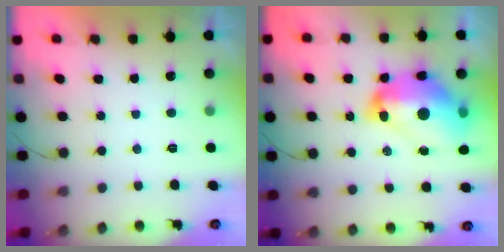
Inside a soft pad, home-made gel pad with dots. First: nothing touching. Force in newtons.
{"total": 20.0, "press": 19.9, "slide": 1.4}